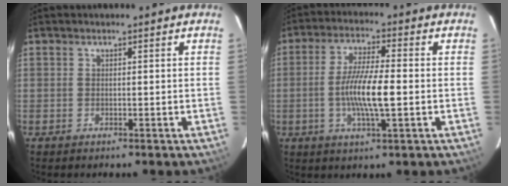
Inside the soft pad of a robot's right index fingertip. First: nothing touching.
{"total": 9.3, "force": [-1.5, 1.5, 9.0], "torque": [-0.171, -0.003, -0.031]}